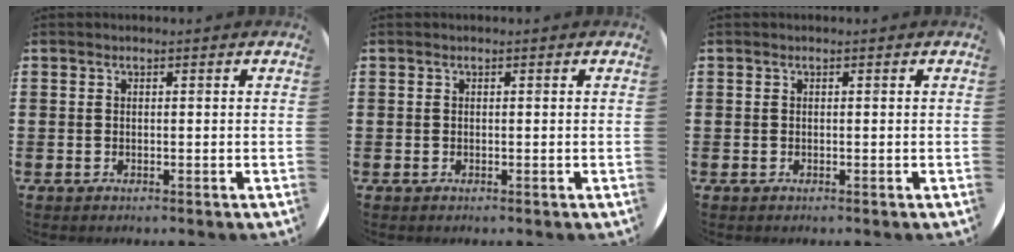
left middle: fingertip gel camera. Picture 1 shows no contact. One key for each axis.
{"total": 0.0}
{"total": 0.0}